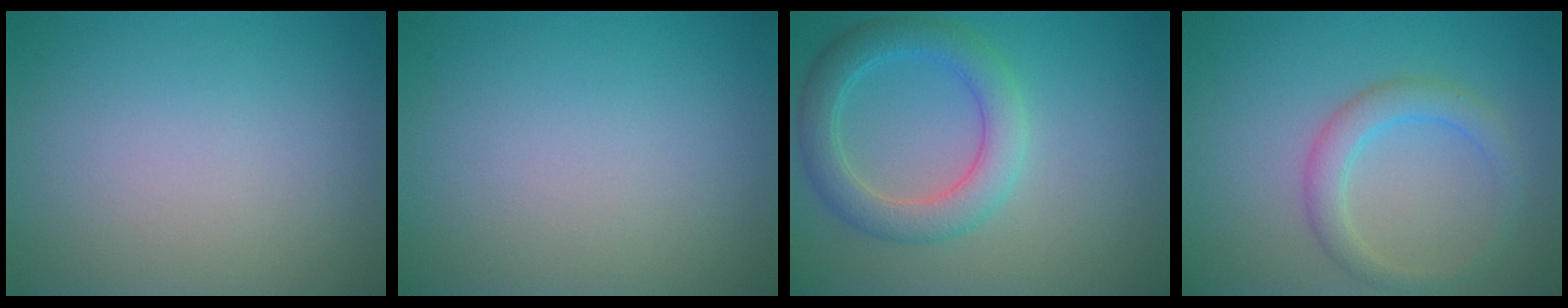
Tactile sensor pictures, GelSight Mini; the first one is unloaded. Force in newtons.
{"total": 0.0}
{"total": 4.4, "press": 4.4, "slide": 0.2}
{"total": 2.8, "press": 2.8, "slide": 0.1}